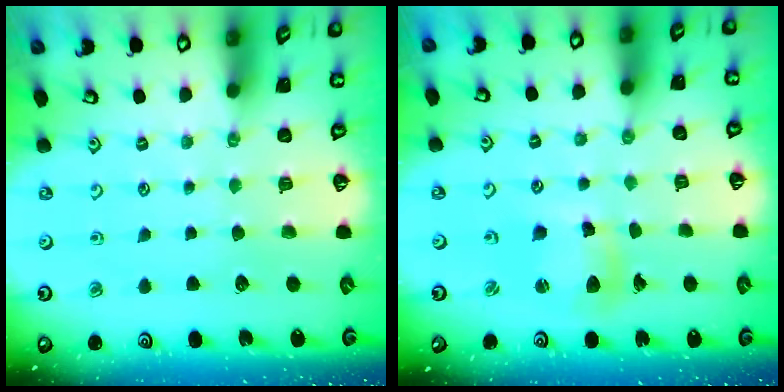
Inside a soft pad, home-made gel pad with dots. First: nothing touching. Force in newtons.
{"total": 9.2, "press": 9.1, "slide": 1.3}